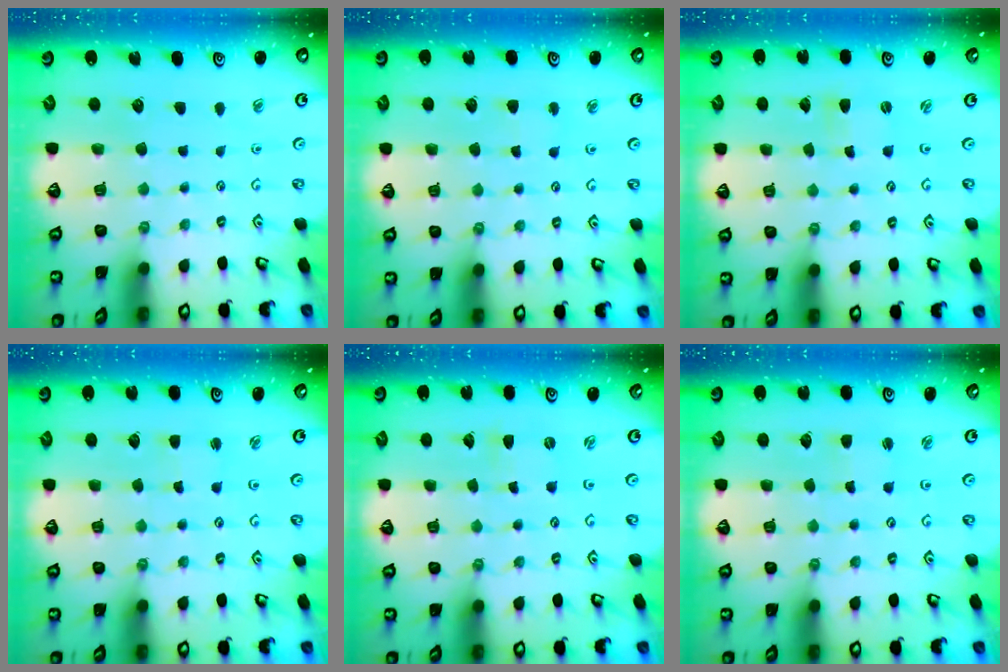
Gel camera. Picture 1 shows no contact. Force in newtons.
{"total": 2.2, "press": 2.2, "slide": 0.2}
{"total": 0.0}
{"total": 1.5, "press": 1.5, "slide": 0.2}
{"total": 0.0}
{"total": 1.9, "press": 1.9, "slide": 0.3}